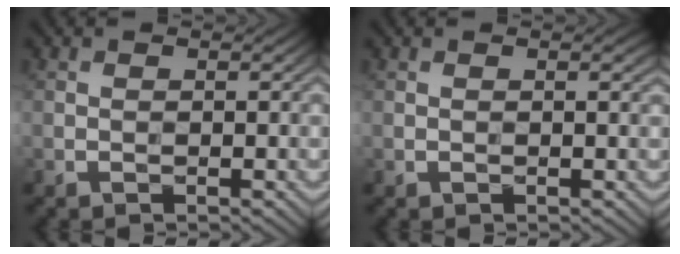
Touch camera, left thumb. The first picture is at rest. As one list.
[{"total": 0.8, "force": [0.4, 0.2, 0.6], "torque": [-0.011, 0.001, 0.009]}]